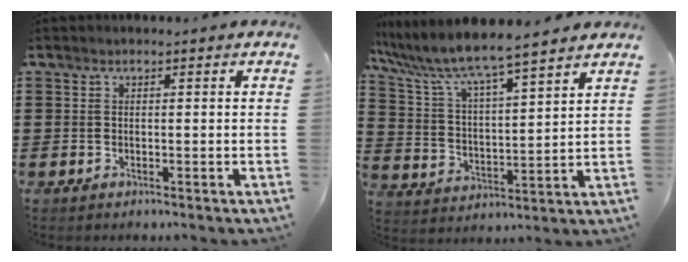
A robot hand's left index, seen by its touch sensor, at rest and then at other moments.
{"total": 6.8, "force": [6.2, -0.1, 2.6], "torque": [-0.082, -0.042, 0.101]}